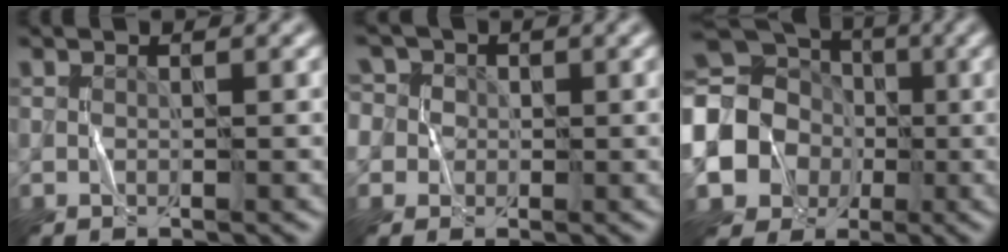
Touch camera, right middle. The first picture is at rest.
{"total": 8.2, "force": [3.1, 6.7, 3.6], "torque": [-0.067, 0.043, 0.008]}
{"total": 18.1, "force": [-2.3, 16.8, 6.4], "torque": [-0.178, 0.002, -0.086]}